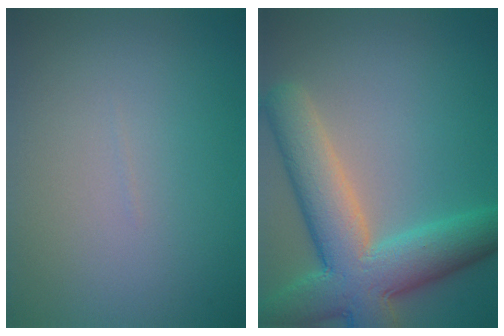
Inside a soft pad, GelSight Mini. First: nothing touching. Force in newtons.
{"total": 9.5, "press": 9.5, "slide": 0.7}